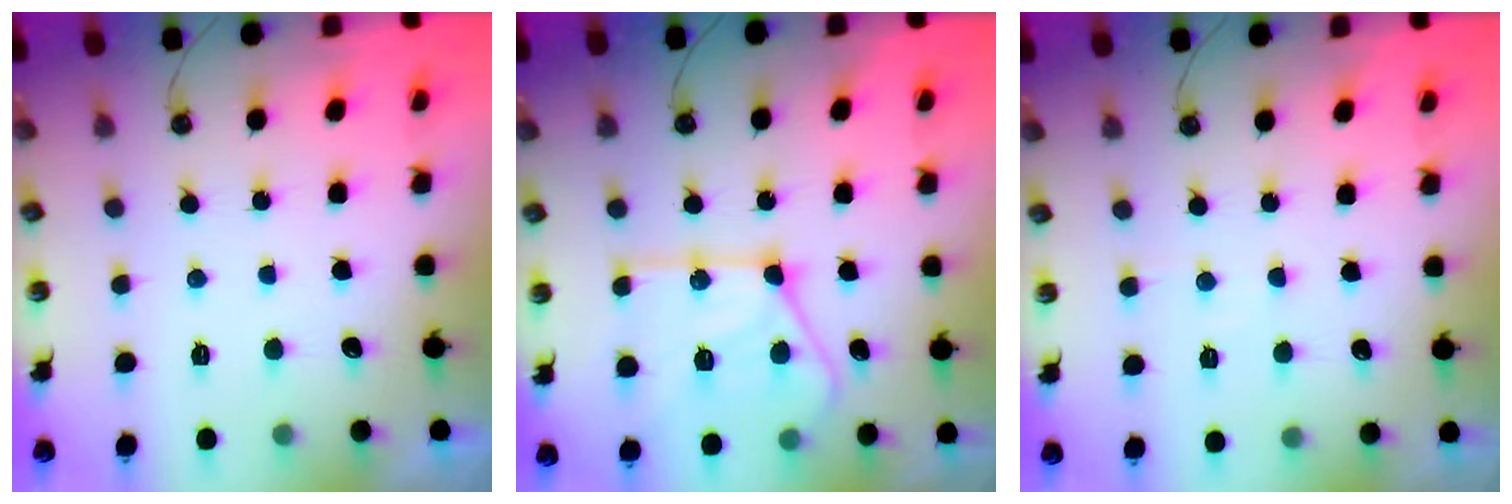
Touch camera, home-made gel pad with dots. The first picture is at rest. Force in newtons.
{"total": 18.4, "press": 18.4, "slide": 1.6}
{"total": 4.0, "press": 3.9, "slide": 0.6}